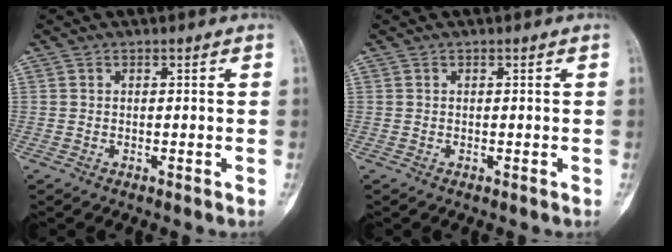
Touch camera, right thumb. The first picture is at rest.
{"total": 0.0}